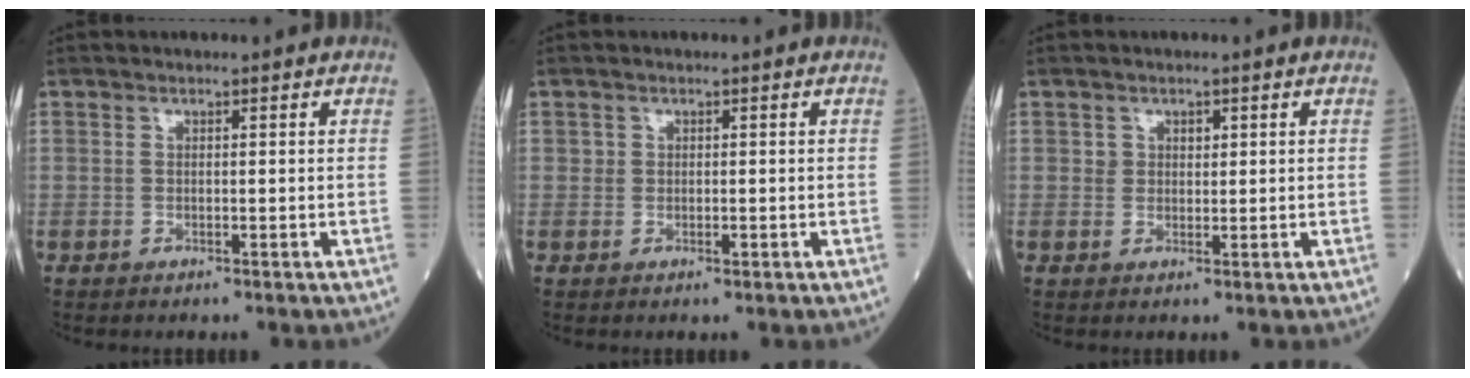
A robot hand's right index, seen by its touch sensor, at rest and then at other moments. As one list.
[{"total": 1.0, "force": [0.0, 0.9, 0.5], "torque": [-0.005, 0.001, -0.002]}, {"total": 1.7, "force": [0.7, 1.4, 0.7], "torque": [-0.005, 0.000, 0.010]}]